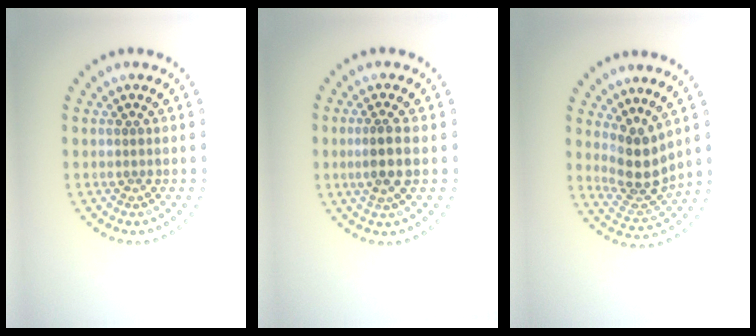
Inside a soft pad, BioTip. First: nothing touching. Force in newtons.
{"total": 2.6, "press": 2.3, "slide": 1.2}
{"total": 3.8, "press": 2.8, "slide": 2.5}